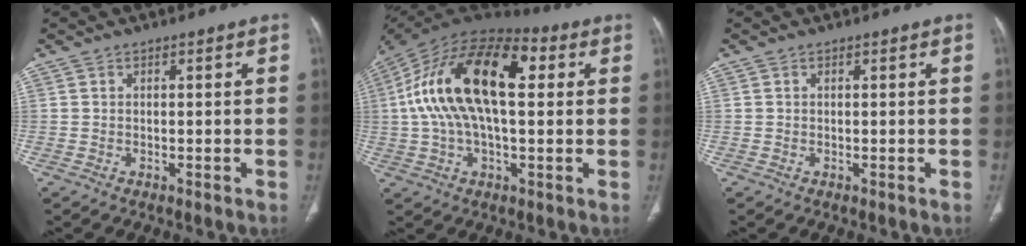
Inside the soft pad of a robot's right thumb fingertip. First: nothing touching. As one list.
[{"total": 22.6, "force": [4.1, 11.0, 19.3], "torque": [-0.349, 0.038, 0.057]}, {"total": 0.0}]